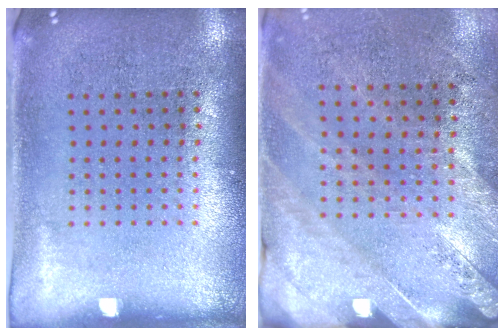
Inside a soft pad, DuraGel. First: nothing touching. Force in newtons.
{"total": 2.5, "press": 2.2, "slide": 1.2}